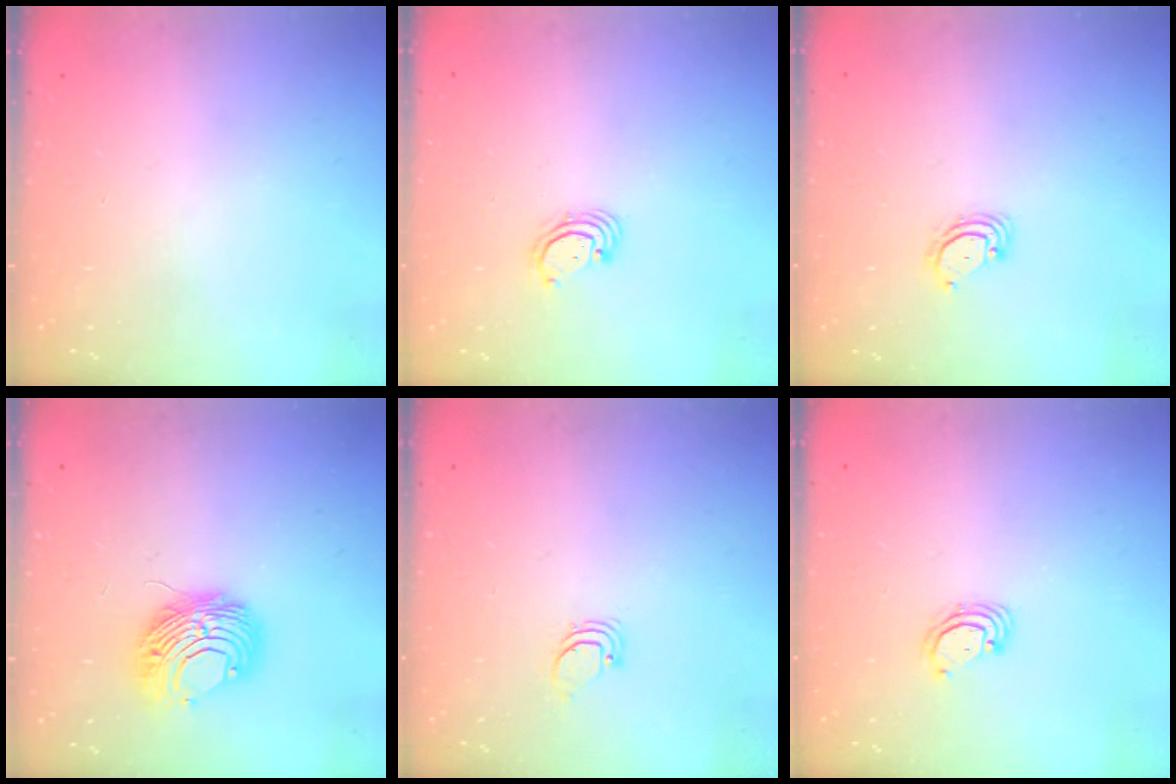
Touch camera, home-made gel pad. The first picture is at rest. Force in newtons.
{"total": 2.5, "press": 2.5, "slide": 0.3}
{"total": 2.8, "press": 2.8, "slide": 0.3}
{"total": 8.9, "press": 8.9, "slide": 0.0}
{"total": 0.9, "press": 0.9, "slide": 0.1}
{"total": 2.4, "press": 2.4, "slide": 0.2}